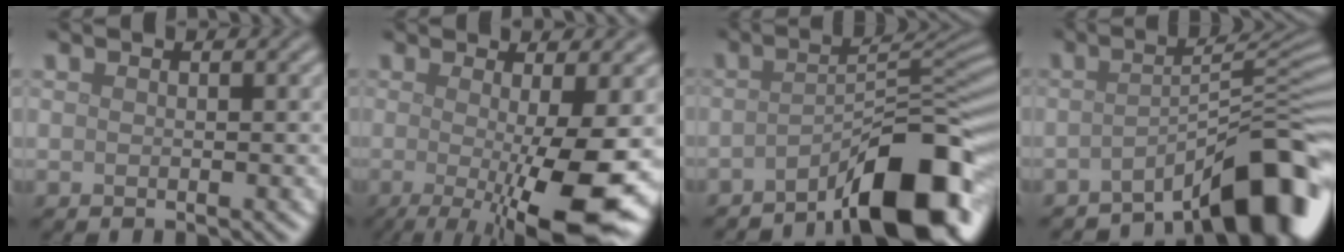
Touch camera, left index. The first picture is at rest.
{"total": 11.8, "force": [-2.3, 2.7, 11.3], "torque": [-0.155, -0.024, -0.030]}
{"total": 10.2, "force": [-6.0, 2.6, 7.8], "torque": [-0.102, 0.014, -0.101]}
{"total": 9.9, "force": [-6.0, 2.2, 7.5], "torque": [-0.086, 0.016, -0.102]}